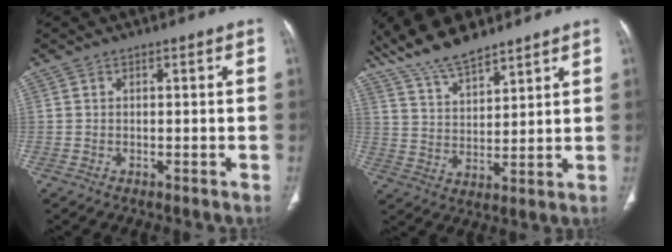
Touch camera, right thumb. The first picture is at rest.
{"total": 11.8, "force": [9.7, 3.5, 5.8], "torque": [-0.090, -0.044, 0.185]}